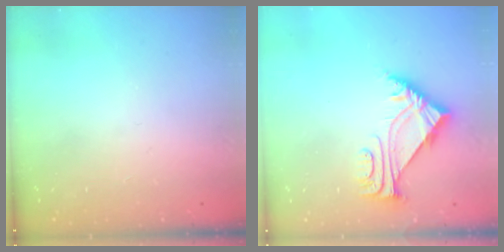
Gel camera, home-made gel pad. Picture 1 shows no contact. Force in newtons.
{"total": 6.3, "press": 6.3, "slide": 0.3}